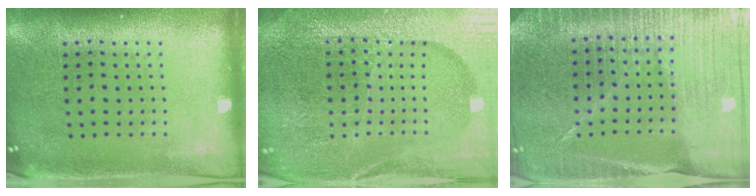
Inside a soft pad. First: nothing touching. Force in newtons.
{"total": 5.8, "press": 5.1, "slide": 2.7}
{"total": 4.7, "press": 4.4, "slide": 1.8}